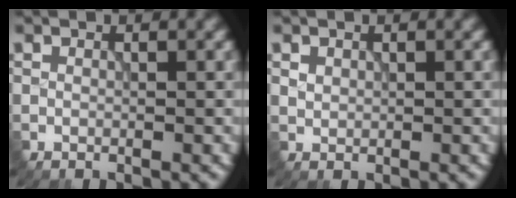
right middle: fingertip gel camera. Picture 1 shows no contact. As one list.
[{"total": 0.8, "force": [0.4, 0.6, 0.1], "torque": [-0.004, -0.002, 0.012]}]